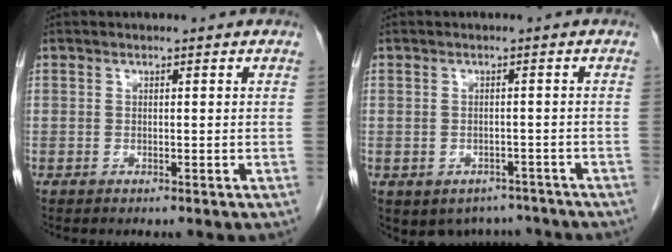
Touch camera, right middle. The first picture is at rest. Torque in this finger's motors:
{"motor_torque": [0.01, -0.01, 0.02, 0.03]}